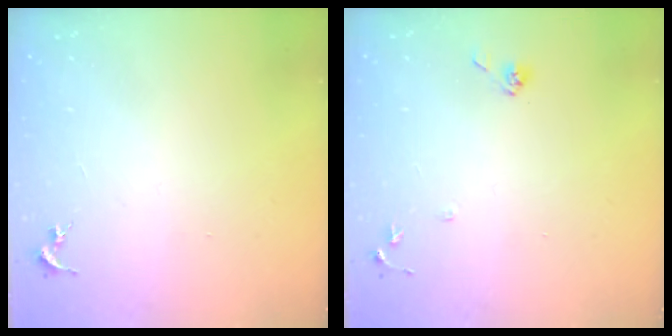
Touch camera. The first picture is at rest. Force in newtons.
{"total": 6.3, "press": 6.2, "slide": 1.0}